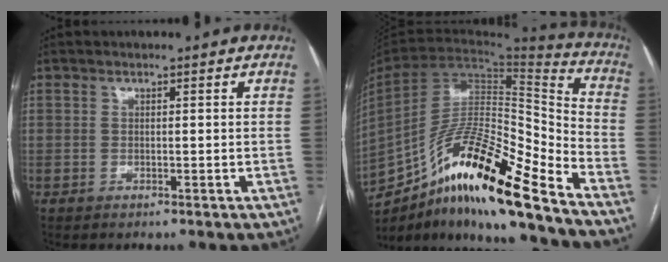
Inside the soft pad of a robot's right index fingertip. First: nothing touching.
{"total": 24.0, "force": [-16.6, 2.6, 17.2], "torque": [-0.297, -0.007, -0.297]}